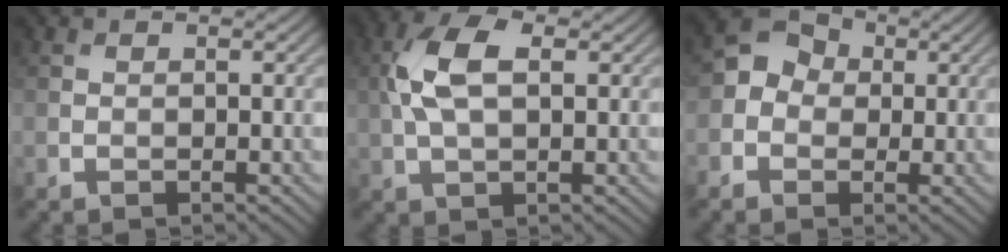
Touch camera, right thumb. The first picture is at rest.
{"total": 7.3, "force": [1.2, 3.7, 6.2], "torque": [-0.146, 0.016, 0.016]}
{"total": 4.8, "force": [-0.3, 4.3, 2.1], "torque": [-0.037, 0.008, -0.022]}